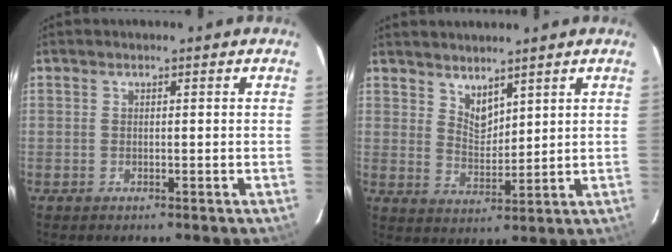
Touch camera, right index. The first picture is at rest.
{"total": 4.7, "force": [3.9, 1.8, 1.9], "torque": [-0.026, -0.007, 0.073]}